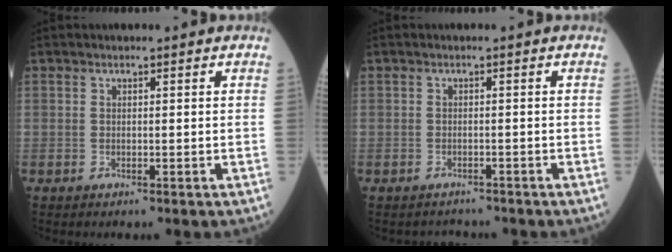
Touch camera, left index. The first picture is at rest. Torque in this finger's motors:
{"motor_torque": [-0.22, 0.38, -1.06, -0.21]}